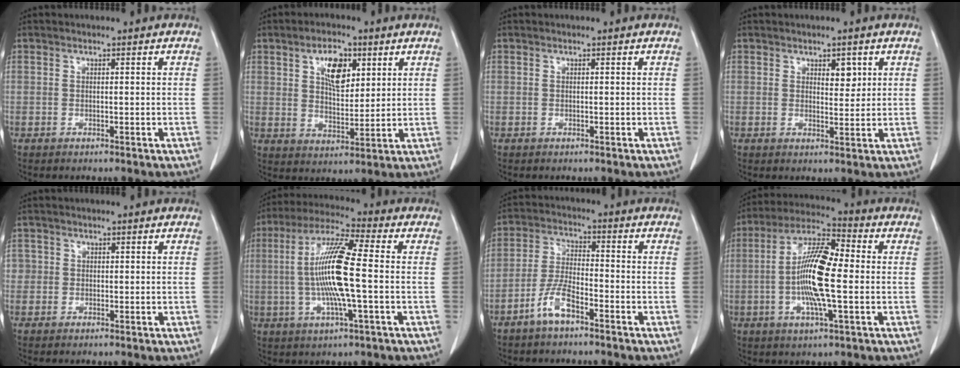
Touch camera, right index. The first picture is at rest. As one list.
[{"total": 7.4, "force": [3.2, 3.5, 5.7], "torque": [-0.101, 0.006, 0.060]}, {"total": 0.0}, {"total": 2.8, "force": [1.4, 1.3, 2.0], "torque": [-0.024, -0.001, 0.025]}, {"total": 1.8, "force": [0.1, 1.8, 0.1], "torque": [0.014, 0.006, 0.002]}, {"total": 13.4, "force": [-0.6, 0.8, 13.3], "torque": [-0.267, 0.004, -0.016]}, {"total": 6.1, "force": [-3.8, 1.6, 4.4], "torque": [-0.097, 0.003, -0.075]}, {"total": 13.2, "force": [-0.9, 2.2, 13.0], "torque": [-0.250, 0.005, -0.021]}]